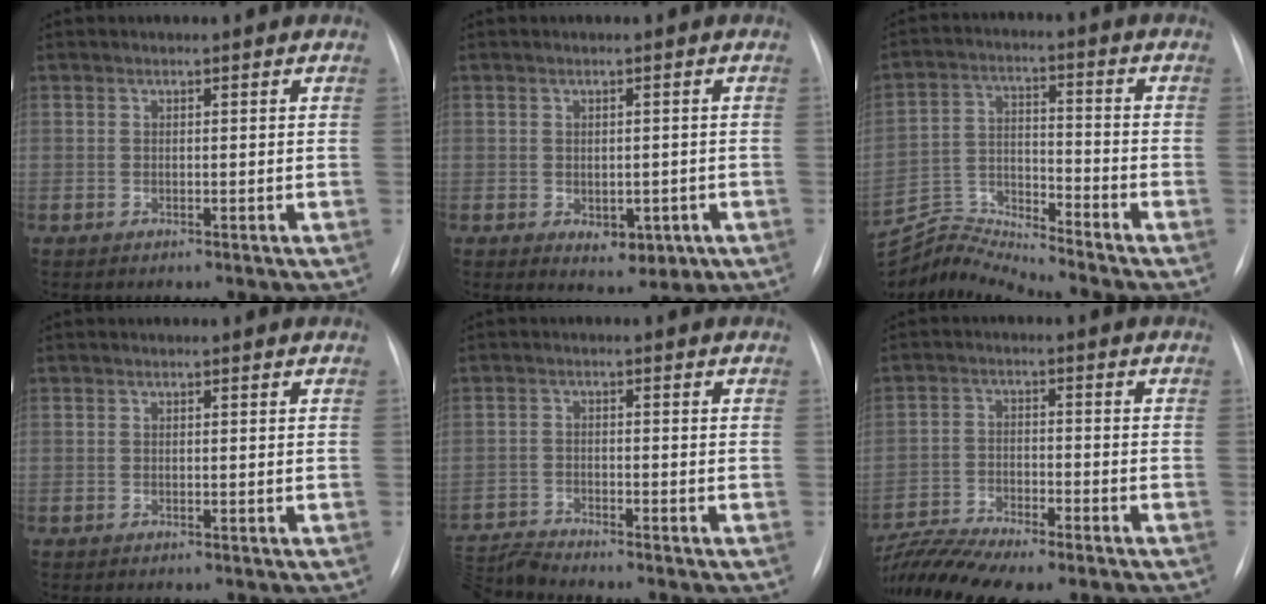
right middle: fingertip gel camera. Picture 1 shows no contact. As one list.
[{"total": 4.5, "force": [-1.4, 2.9, 3.1], "torque": [-0.033, 0.003, -0.005]}, {"total": 9.8, "force": [-9.4, -2.4, -0.9], "torque": [0.010, 0.026, -0.178]}, {"total": 0.0}, {"total": 5.4, "force": [-5.2, -1.7, -0.4], "torque": [-0.002, -0.007, -0.100]}, {"total": 9.9, "force": [-8.8, 0.9, 4.5], "torque": [-0.086, -0.001, -0.147]}]